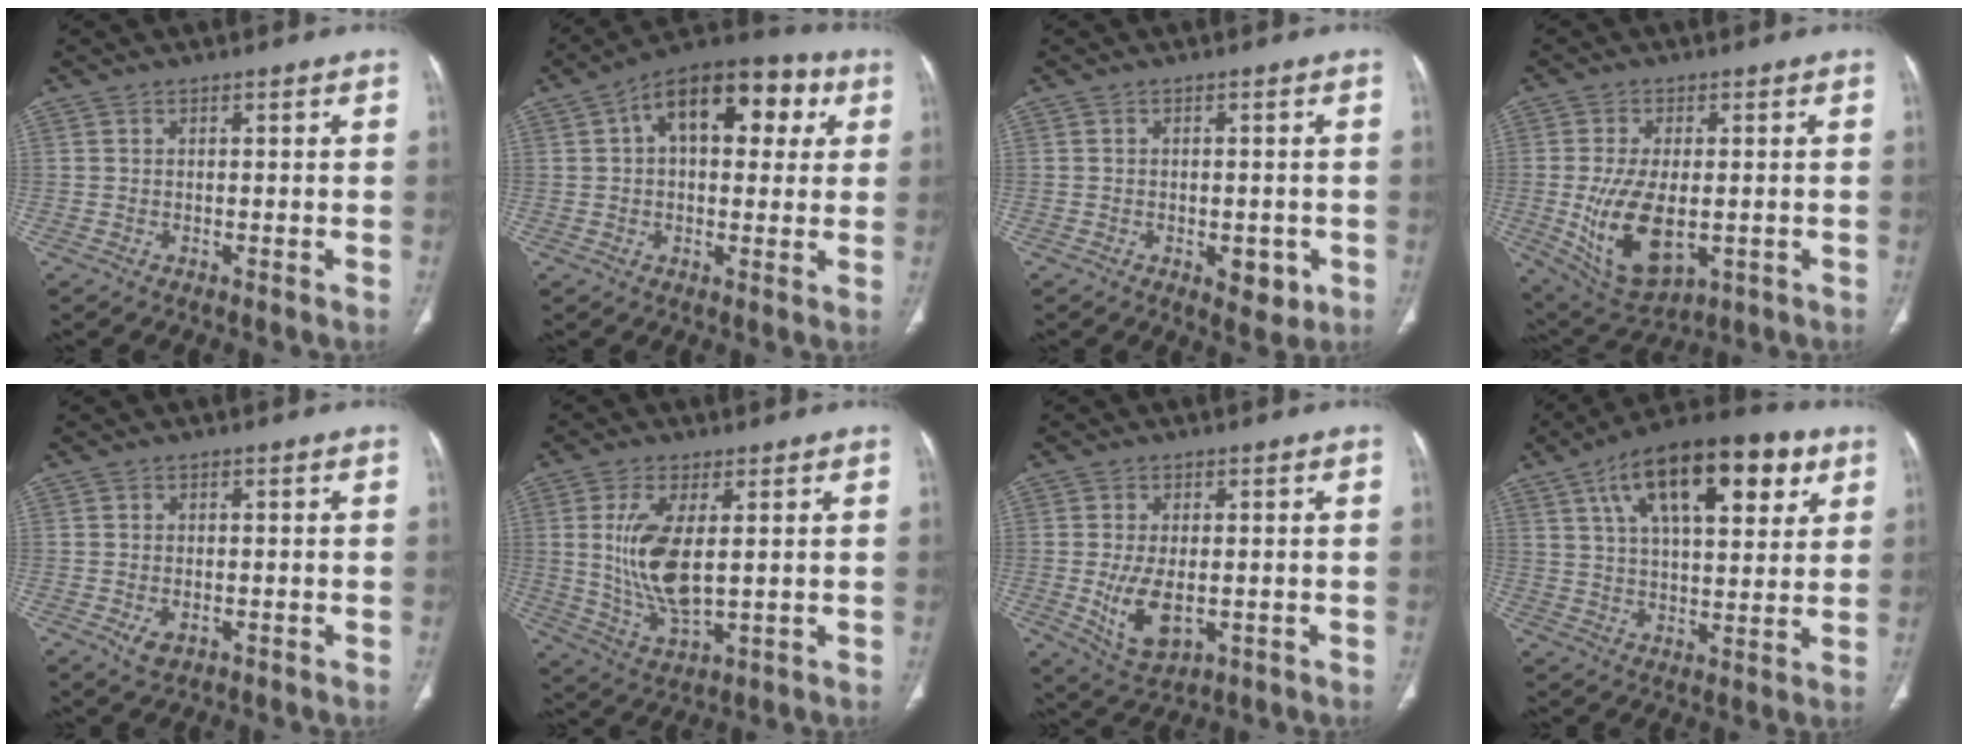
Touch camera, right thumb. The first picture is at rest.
{"total": 17.3, "force": [5.1, 9.6, 13.4], "torque": [-0.157, 0.026, 0.066]}
{"total": 4.7, "force": [-1.5, 2.6, 3.6], "torque": [-0.029, -0.001, -0.011]}
{"total": 13.6, "force": [-2.1, 7.3, 11.3], "torque": [-0.203, -0.014, -0.014]}
{"total": 2.9, "force": [-1.0, 1.8, 2.1], "torque": [-0.035, -0.001, -0.009]}
{"total": 11.7, "force": [1.7, 4.8, 10.5], "torque": [-0.220, -0.024, 0.046]}
{"total": 8.2, "force": [-1.2, 4.5, 6.7], "torque": [-0.121, -0.013, -0.008]}
{"total": 21.6, "force": [9.7, 9.3, 16.9], "torque": [-0.249, -0.007, 0.156]}